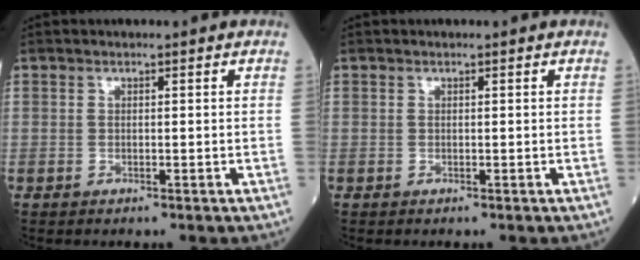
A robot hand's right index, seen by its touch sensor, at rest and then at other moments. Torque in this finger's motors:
{"motor_torque": [0.00, 0.00, 0.00, 0.00]}